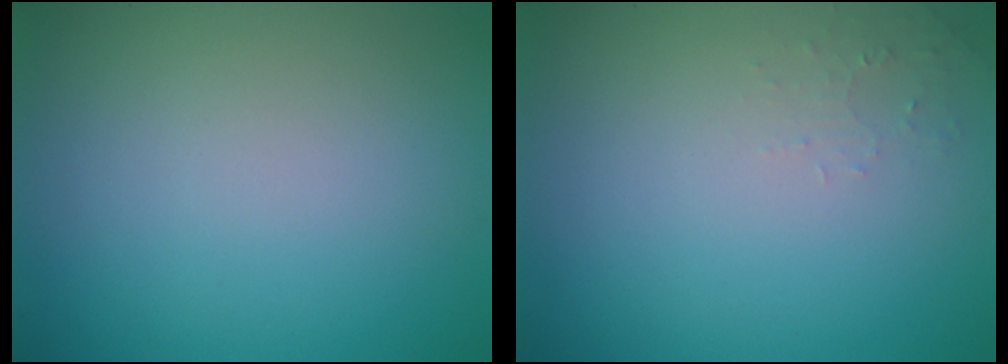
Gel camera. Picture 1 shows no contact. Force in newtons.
{"total": 0.9, "press": 0.9, "slide": 0.2}